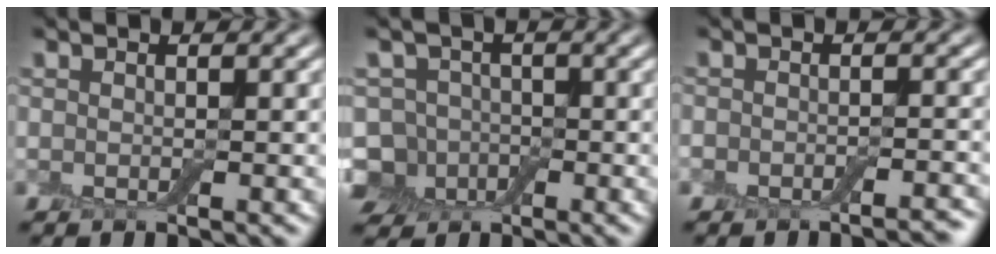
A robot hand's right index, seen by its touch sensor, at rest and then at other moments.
{"total": 4.9, "force": [-1.9, 4.1, 1.8], "torque": [-0.019, 0.010, -0.053]}
{"total": 2.5, "force": [-2.3, 0.6, 0.9], "torque": [-0.008, -0.001, -0.030]}